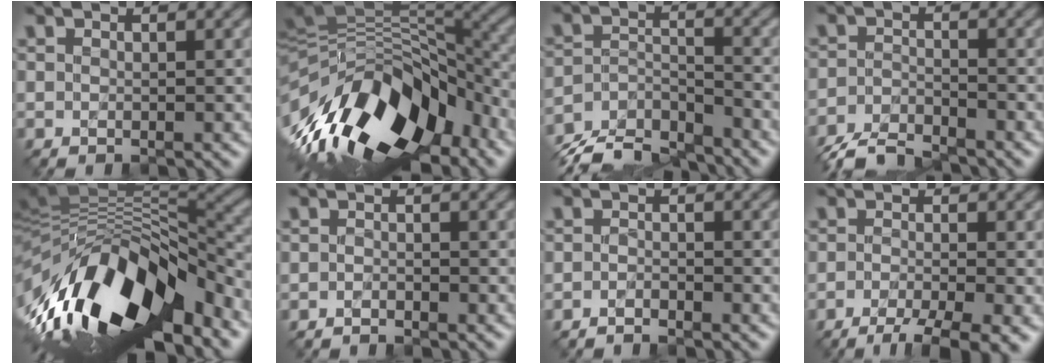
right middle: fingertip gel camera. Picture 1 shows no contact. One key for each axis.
{"total": 14.0, "fx": -6.3, "fy": 7.2, "fz": 10.2, "tx": -0.193, "ty": 0.020, "tz": -0.104}
{"total": 6.8, "fx": -6.4, "fy": 1.7, "fz": 1.2, "tx": -0.046, "ty": -0.002, "tz": -0.116}
{"total": 4.2, "fx": -4.2, "fy": 0.2, "fz": 0.3, "tx": -0.031, "ty": -0.005, "tz": -0.080}
{"total": 15.1, "fx": -5.8, "fy": 6.2, "fz": 12.5, "tx": -0.232, "ty": 0.014, "tz": -0.101}
{"total": 1.1, "fx": -1.1, "fy": -0.4, "fz": -0.1, "tx": -0.013, "ty": 0.003, "tz": -0.020}
{"total": 1.4, "fx": -1.4, "fy": -0.3, "fz": 0.0, "tx": -0.016, "ty": 0.004, "tz": -0.027}
{"total": 5.3, "fx": -3.8, "fy": 0.7, "fz": 3.6, "tx": -0.065, "ty": -0.004, "tz": -0.062}